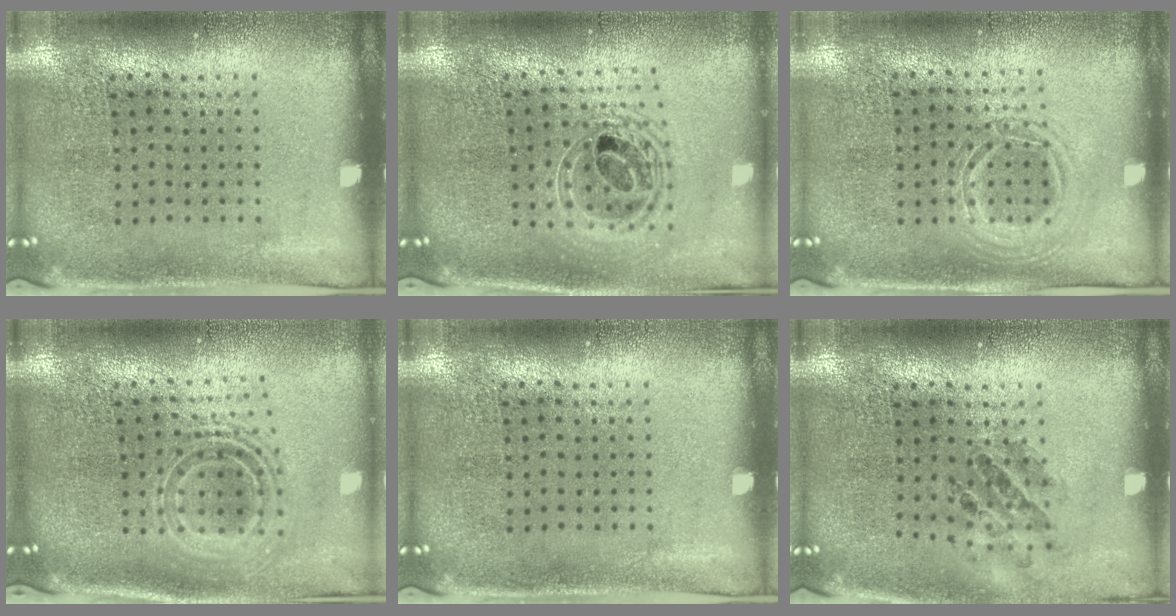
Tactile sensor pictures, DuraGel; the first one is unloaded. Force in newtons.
{"total": 2.0, "press": 1.5, "slide": 1.3}
{"total": 1.2, "press": 1.1, "slide": 0.3}
{"total": 2.1, "press": 1.6, "slide": 1.4}
{"total": 0.0}
{"total": 0.8, "press": 0.8, "slide": 0.1}